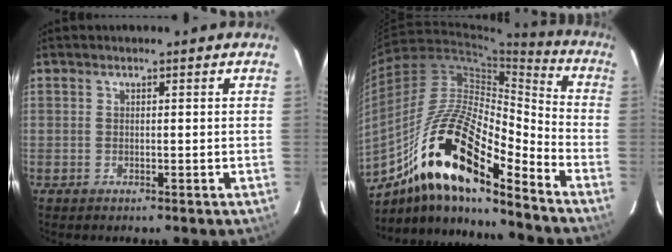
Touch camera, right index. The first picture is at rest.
{"total": 19.0, "force": [-11.6, 4.6, 14.3], "torque": [-0.268, 0.021, -0.197]}